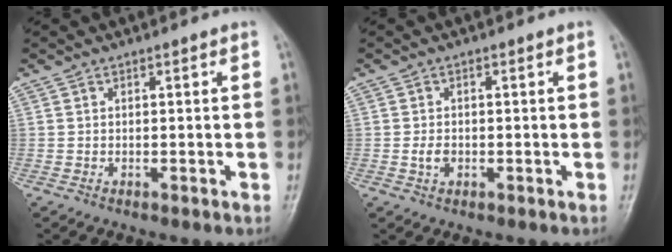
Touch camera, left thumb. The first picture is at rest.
{"total": 2.2, "force": [-0.4, 1.6, 1.5], "torque": [-0.023, 0.001, -0.008]}